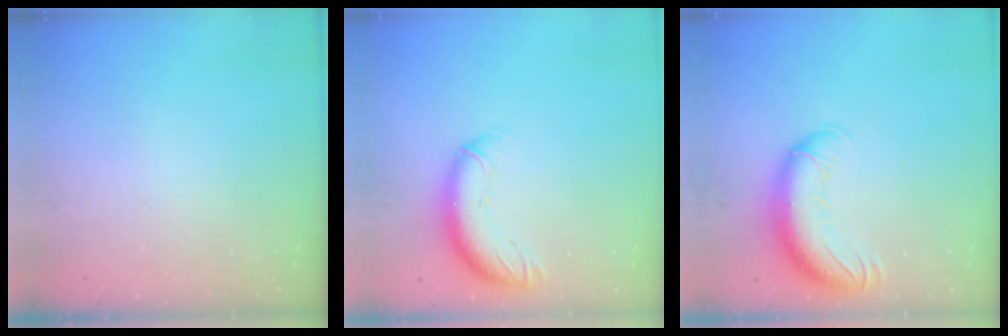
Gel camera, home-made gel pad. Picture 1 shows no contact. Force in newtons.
{"total": 12.4, "press": 12.0, "slide": 2.9}
{"total": 14.5, "press": 14.2, "slide": 3.1}